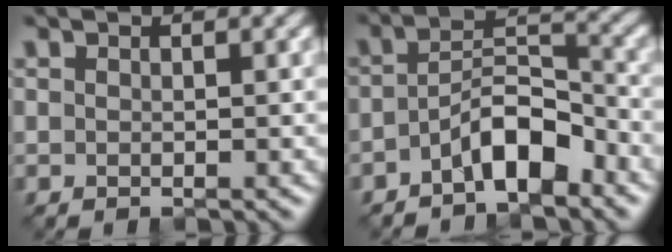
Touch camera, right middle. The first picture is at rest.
{"total": 5.1, "force": [-2.9, 2.0, 3.8], "torque": [-0.062, 0.014, -0.052]}